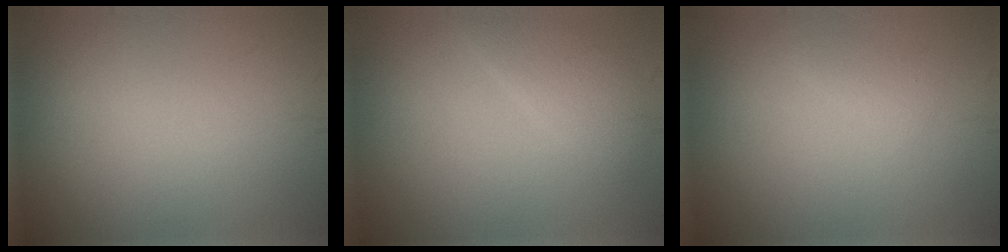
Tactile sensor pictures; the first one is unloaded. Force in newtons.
{"total": 2.3, "press": 2.3, "slide": 0.3}
{"total": 1.1, "press": 1.1, "slide": 0.1}